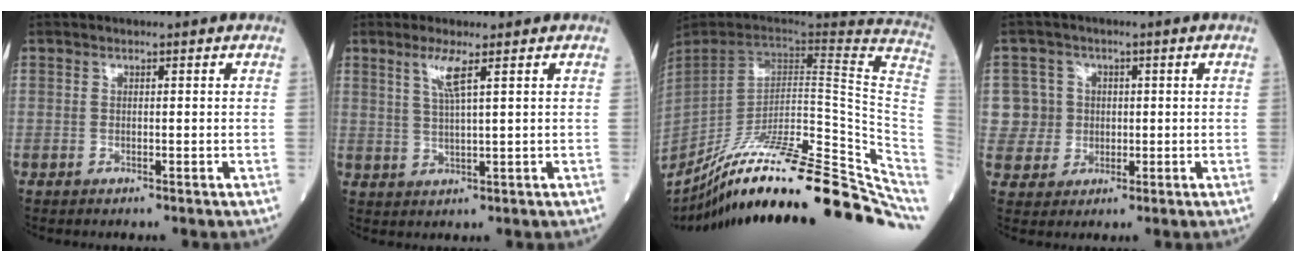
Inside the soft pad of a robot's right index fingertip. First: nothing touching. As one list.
[{"total": 3.7, "force": [1.9, -0.4, 3.2], "torque": [-0.069, -0.004, 0.041]}, {"total": 35.8, "force": [-27.7, 5.1, 22.1], "torque": [-0.243, -0.035, -0.402]}, {"total": 5.6, "force": [0.7, 5.6, 0.1], "torque": [0.007, 0.013, 0.014]}]